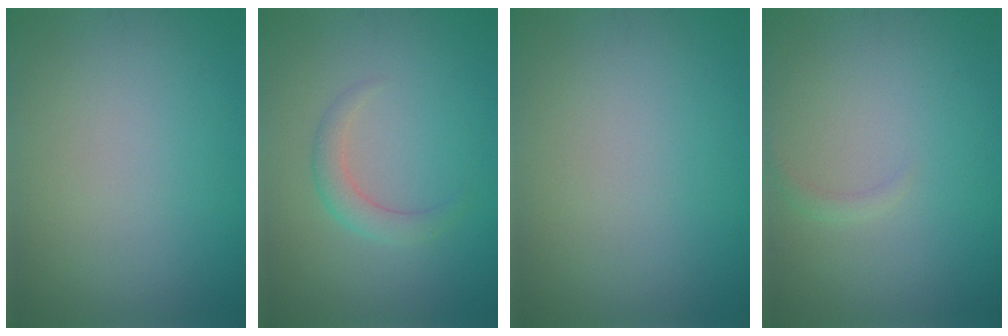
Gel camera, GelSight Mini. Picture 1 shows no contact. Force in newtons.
{"total": 2.0, "press": 2.0, "slide": 0.2}
{"total": 0.0}
{"total": 0.8, "press": 0.8, "slide": 0.0}